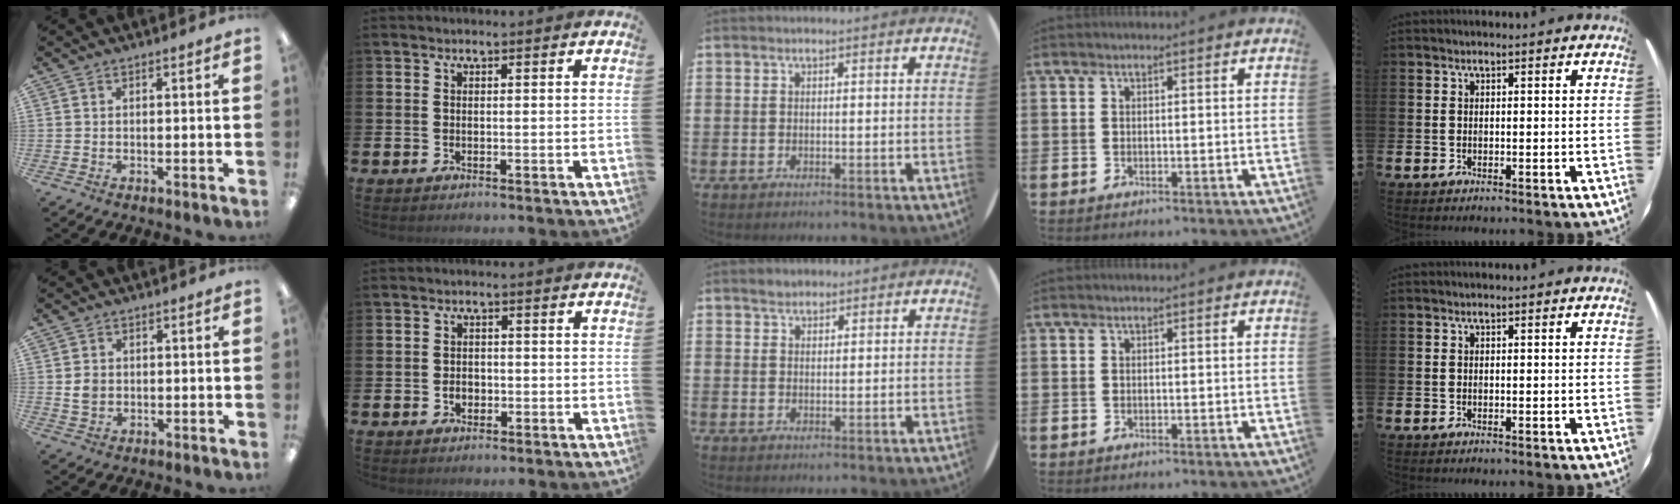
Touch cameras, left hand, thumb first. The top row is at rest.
{"thumb": {"total": 3.2, "force": [0.2, 2.8, 1.5], "torque": [-0.014, 0.000, -0.002]}, "index": {"total": 1.7, "force": [-0.4, 1.4, 0.9], "torque": [-0.006, 0.000, -0.014]}, "middle": {"total": 1.5, "force": [1.4, 0.6, 0.1], "torque": [-0.002, 0.005, 0.027]}}